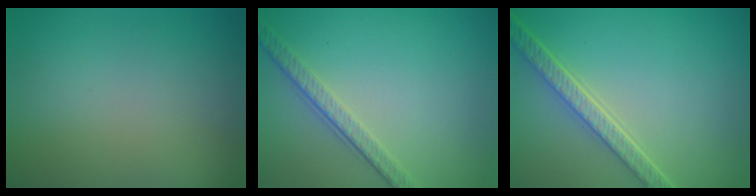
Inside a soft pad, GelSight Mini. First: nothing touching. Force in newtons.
{"total": 3.6, "press": 2.5, "slide": 2.6}
{"total": 4.1, "press": 3.4, "slide": 2.2}